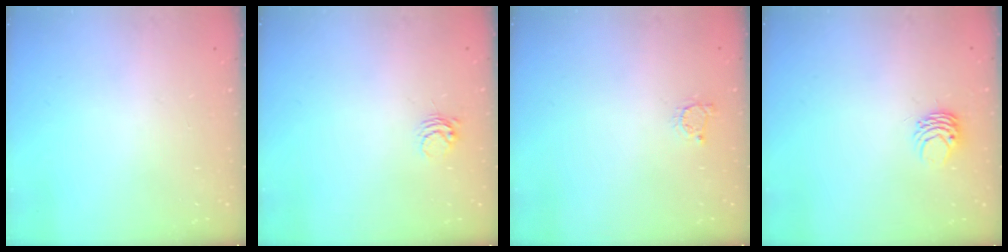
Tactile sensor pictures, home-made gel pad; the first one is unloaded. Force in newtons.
{"total": 4.4, "press": 4.4, "slide": 0.3}
{"total": 2.2, "press": 2.2, "slide": 0.4}
{"total": 4.1, "press": 4.1, "slide": 0.3}